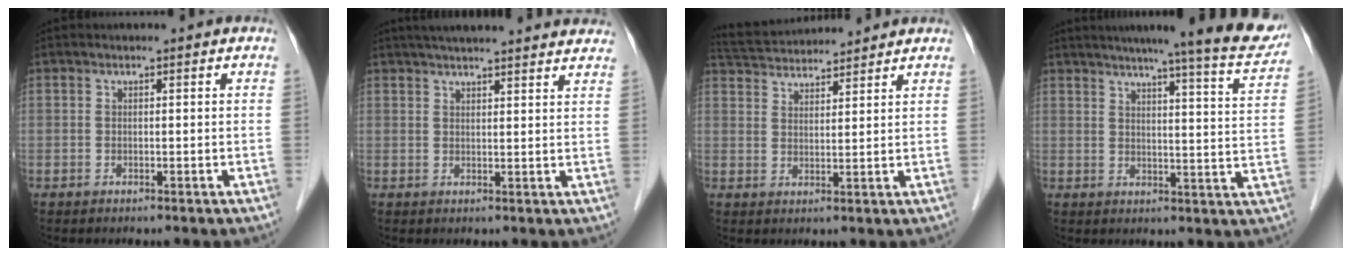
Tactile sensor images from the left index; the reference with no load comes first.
{"total": 18.8, "force": [17.0, 1.7, 7.8], "torque": [-0.114, 0.029, 0.212]}
{"total": 9.5, "force": [9.2, 0.9, 2.2], "torque": [-0.051, 0.032, 0.150]}
{"total": 17.9, "force": [15.6, 0.0, 8.9], "torque": [-0.118, -0.043, 0.181]}